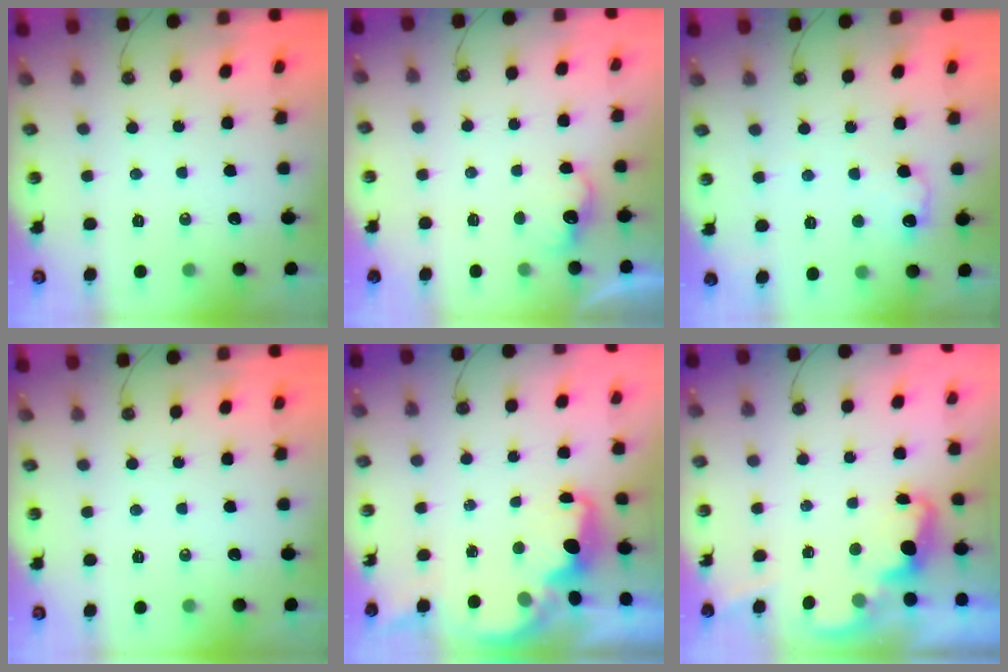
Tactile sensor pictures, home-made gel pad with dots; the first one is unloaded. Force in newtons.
{"total": 5.3, "press": 5.2, "slide": 0.8}
{"total": 8.2, "press": 8.2, "slide": 0.5}
{"total": 0.0}
{"total": 2.1, "press": 2.0, "slide": 0.8}
{"total": 2.1, "press": 2.1, "slide": 0.5}